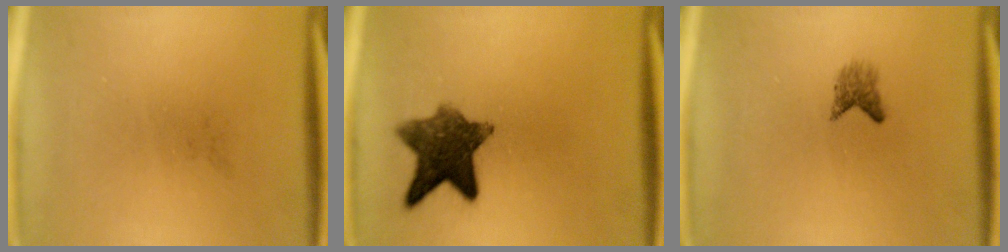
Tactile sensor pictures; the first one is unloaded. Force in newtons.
{"total": 9.5}
{"total": 1.8}